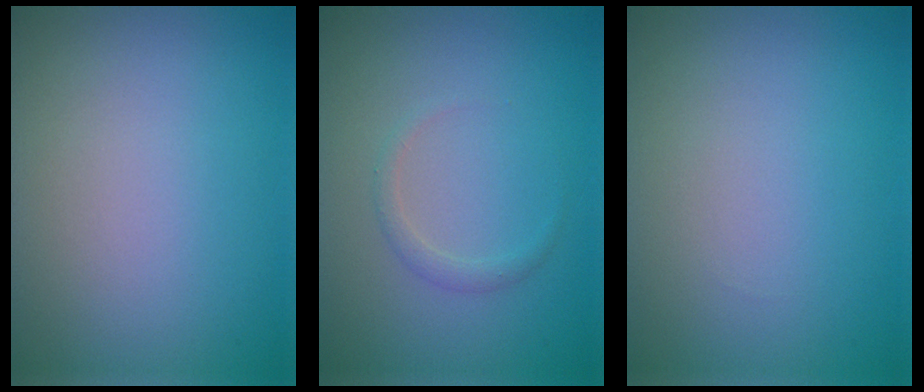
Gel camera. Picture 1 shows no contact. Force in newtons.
{"total": 1.0, "press": 1.0, "slide": 0.1}
{"total": 0.0}